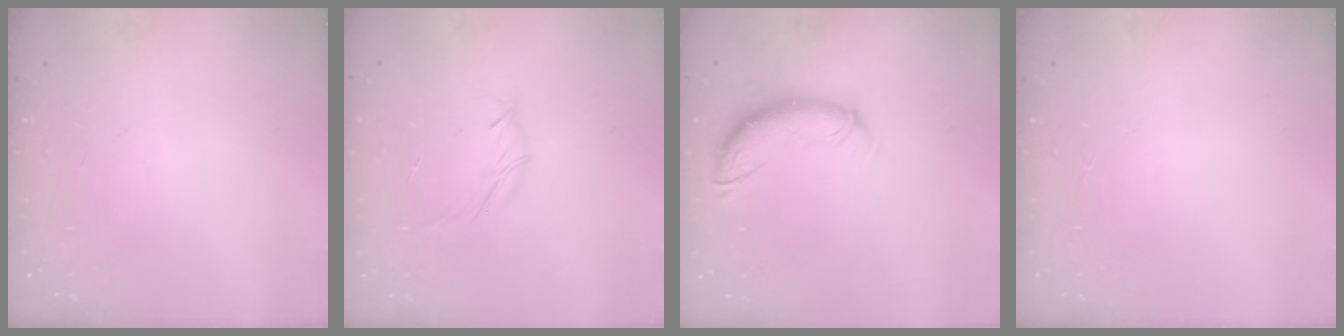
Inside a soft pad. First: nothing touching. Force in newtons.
{"total": 3.9, "press": 3.8, "slide": 0.8}
{"total": 10.3, "press": 10.3, "slide": 1.2}
{"total": 0.0}